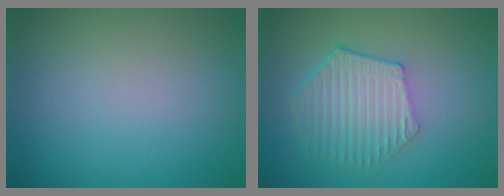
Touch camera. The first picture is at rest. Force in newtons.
{"total": 5.7, "press": 4.2, "slide": 3.8}